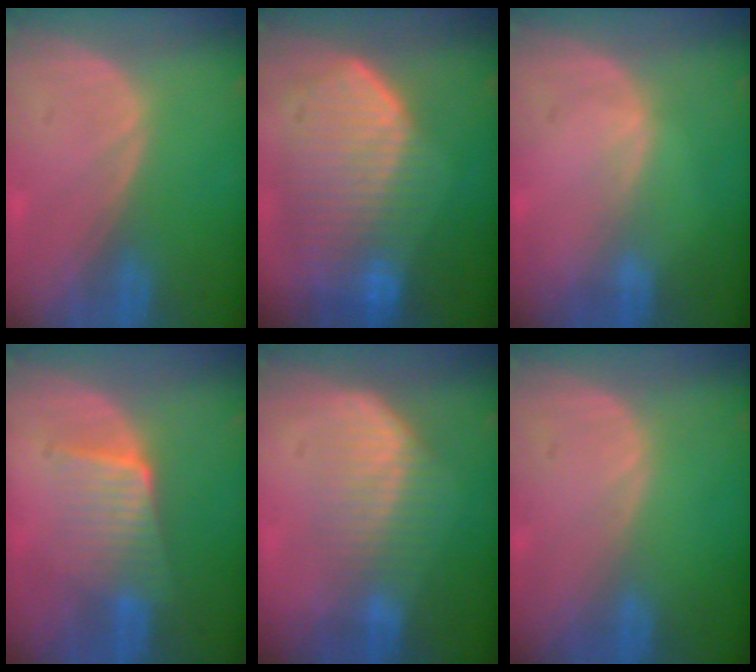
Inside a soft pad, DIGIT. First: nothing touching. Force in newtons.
{"total": 10.8, "press": 9.5, "slide": 5.2}
{"total": 0.6, "press": 0.5, "slide": 0.2}
{"total": 6.7, "press": 5.9, "slide": 3.2}
{"total": 7.1, "press": 6.2, "slide": 3.5}
{"total": 0.0}